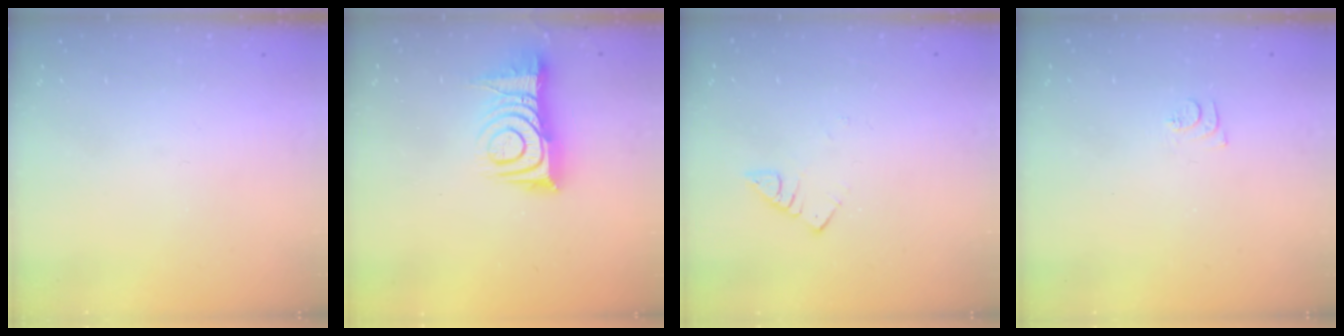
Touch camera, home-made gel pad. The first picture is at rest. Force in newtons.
{"total": 12.2, "press": 12.1, "slide": 1.0}
{"total": 2.4, "press": 2.4, "slide": 0.4}
{"total": 5.8, "press": 5.7, "slide": 0.4}